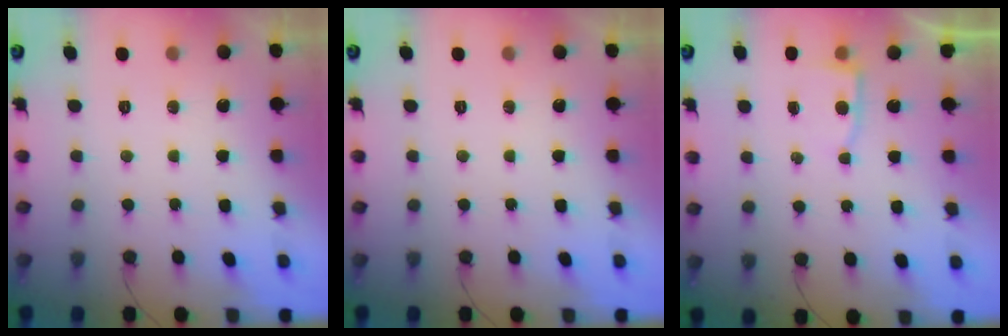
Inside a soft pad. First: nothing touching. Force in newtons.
{"total": 0.0}
{"total": 3.3, "press": 3.2, "slide": 0.3}